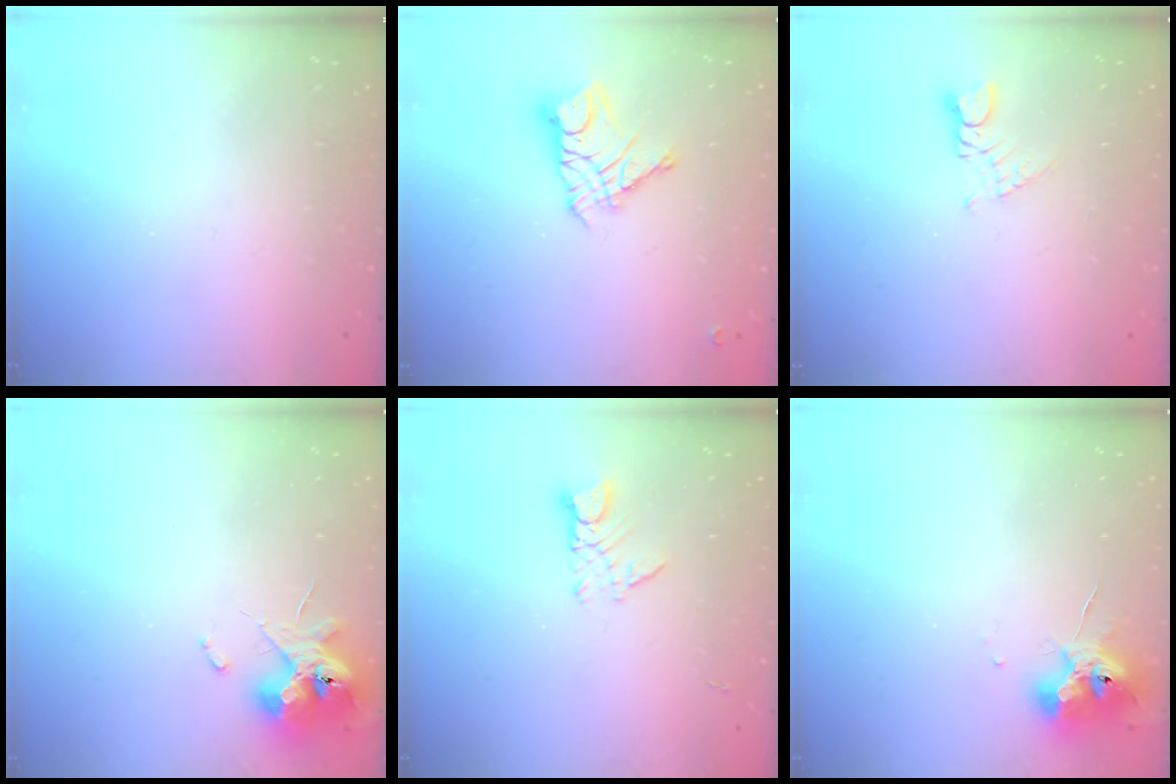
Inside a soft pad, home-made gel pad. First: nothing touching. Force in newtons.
{"total": 10.0, "press": 10.0, "slide": 1.0}
{"total": 2.3, "press": 2.3, "slide": 0.3}
{"total": 11.4, "press": 11.4, "slide": 1.1}
{"total": 3.9, "press": 3.9, "slide": 0.3}
{"total": 10.0, "press": 10.0, "slide": 0.4}